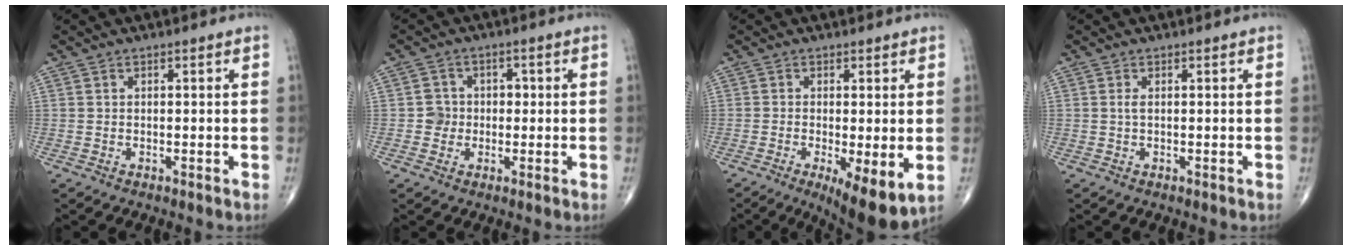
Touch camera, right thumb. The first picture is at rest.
{"total": 3.8, "force": [-0.4, 3.7, 0.8], "torque": [0.019, 0.012, -0.011]}
{"total": 9.7, "force": [-2.8, 2.9, 8.8], "torque": [-0.136, -0.022, -0.039]}
{"total": 0.7, "force": [0.1, 0.2, 0.7], "torque": [-0.021, -0.002, 0.002]}